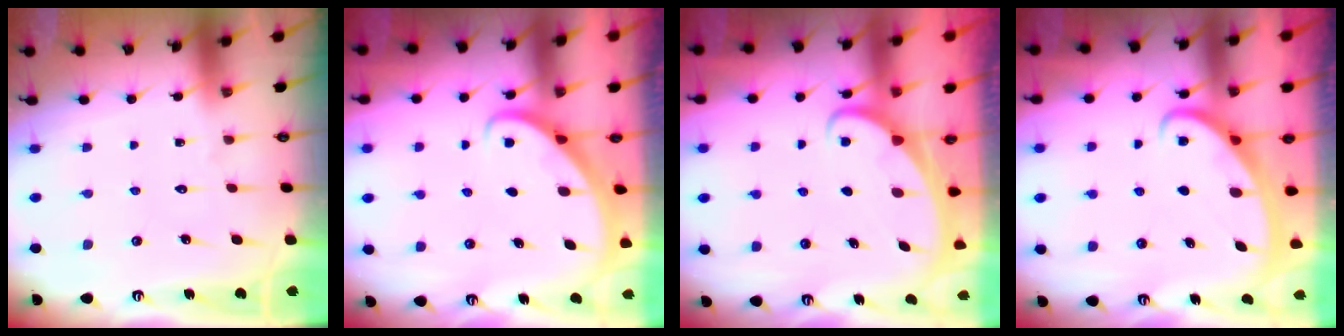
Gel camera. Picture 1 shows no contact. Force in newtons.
{"total": 2.9, "press": 2.9, "slide": 0.2}
{"total": 2.2, "press": 2.2, "slide": 0.3}
{"total": 2.7, "press": 2.6, "slide": 0.3}